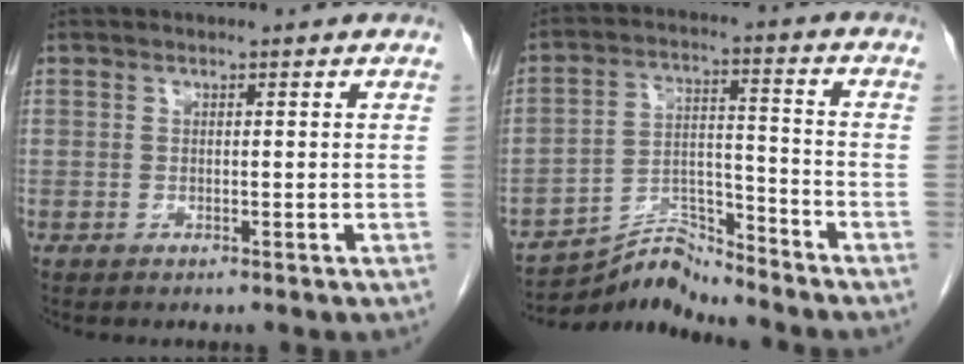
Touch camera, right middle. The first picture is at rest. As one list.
[{"total": 7.8, "force": [-7.8, -0.6, -0.6], "torque": [0.007, 0.024, -0.139]}]